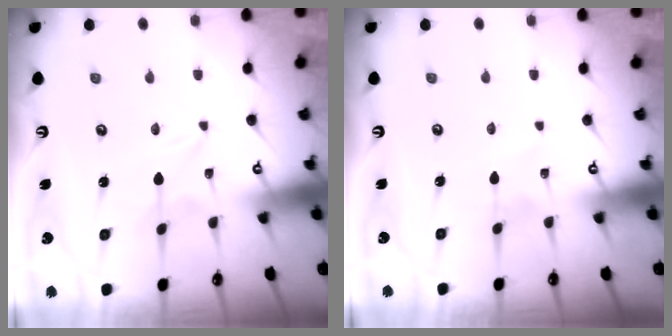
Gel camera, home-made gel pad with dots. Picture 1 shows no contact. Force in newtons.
{"total": 1.8, "press": 1.7, "slide": 0.2}